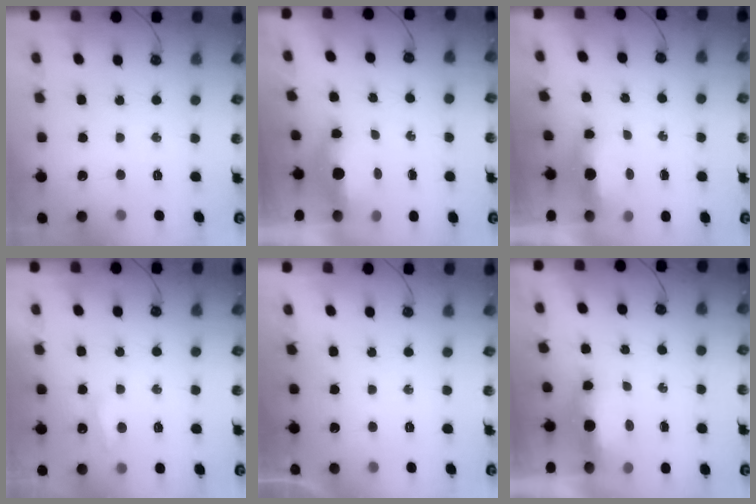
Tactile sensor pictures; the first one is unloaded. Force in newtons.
{"total": 5.7, "press": 5.6, "slide": 0.9}
{"total": 6.7, "press": 5.4, "slide": 4.0}
{"total": 4.0, "press": 4.0, "slide": 0.7}
{"total": 0.0}
{"total": 6.1, "press": 6.1, "slide": 0.2}